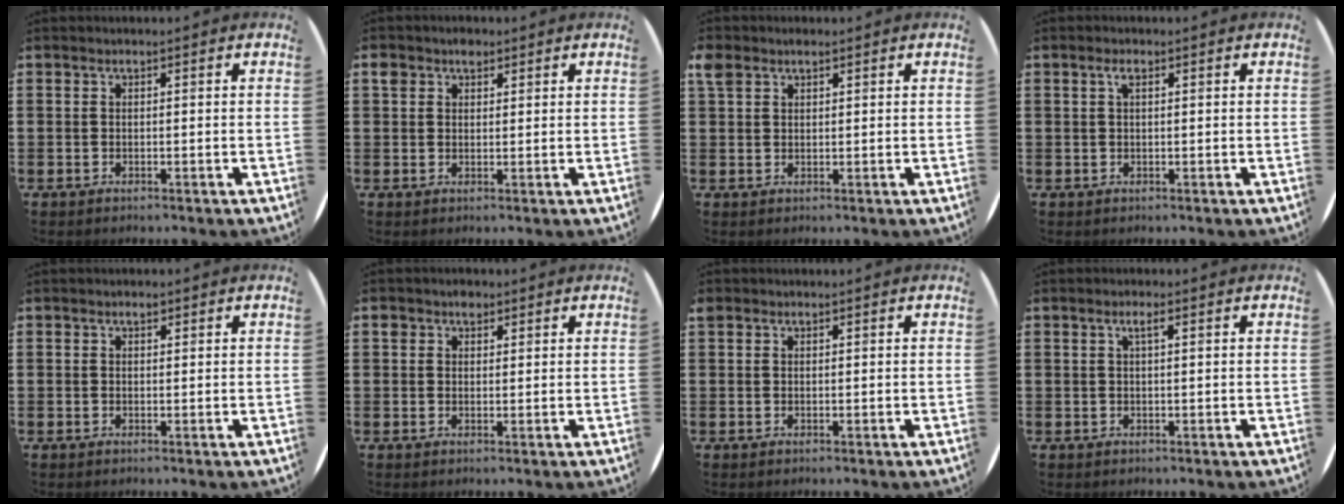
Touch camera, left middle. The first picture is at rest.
{"total": 2.6, "force": [1.8, 1.6, 0.8], "torque": [-0.003, 0.000, 0.031]}
{"total": 2.4, "force": [1.9, 1.3, 0.7], "torque": [-0.009, 0.001, 0.035]}
{"total": 1.2, "force": [0.5, 0.4, 1.1], "torque": [-0.022, 0.005, 0.008]}
{"total": 0.6, "force": [0.5, 0.2, 0.3], "torque": [-0.007, 0.002, 0.010]}
{"total": 2.1, "force": [1.5, 1.3, 0.6], "torque": [0.001, -0.001, 0.025]}
{"total": 0.5, "force": [0.5, 0.2, -0.1], "torque": [0.000, 0.003, 0.009]}
{"total": 1.4, "force": [0.6, 0.2, 1.2], "torque": [-0.025, 0.004, 0.009]}